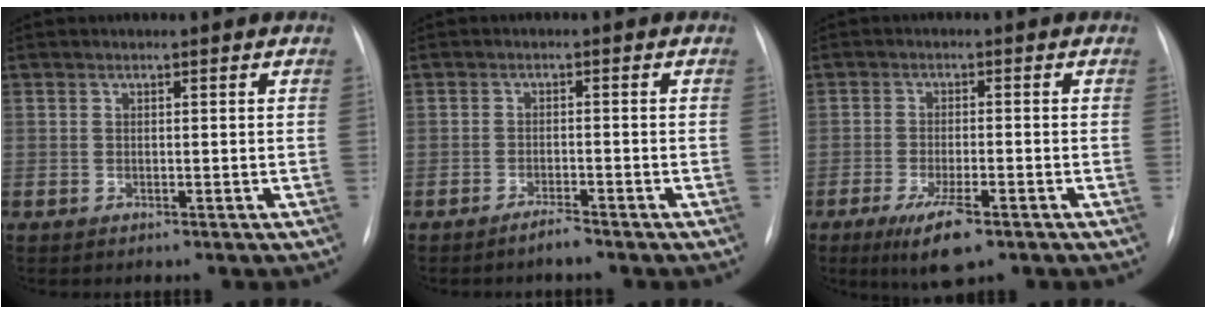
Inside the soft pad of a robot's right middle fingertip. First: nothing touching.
{"total": 2.1, "force": [-1.9, -0.1, 0.9], "torque": [-0.021, -0.003, -0.035]}
{"total": 6.6, "force": [-3.9, 1.3, 5.2], "torque": [-0.100, -0.015, -0.061]}